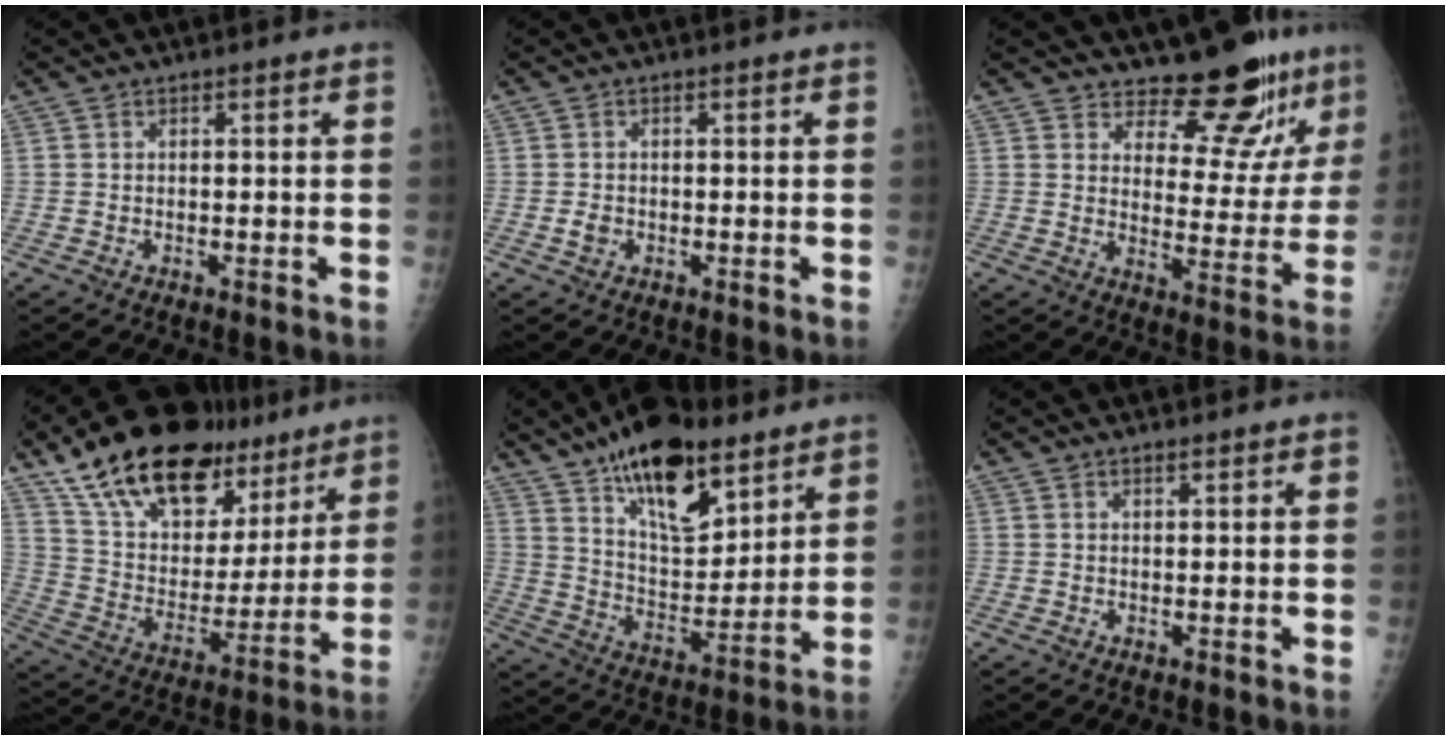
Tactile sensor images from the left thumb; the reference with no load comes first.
{"total": 1.6, "force": [-0.3, 1.3, 0.9], "torque": [-0.011, 0.001, -0.004]}
{"total": 12.6, "force": [10.8, 4.3, 4.9], "torque": [-0.027, -0.100, 0.146]}
{"total": 27.2, "force": [18.5, 13.4, 14.7], "torque": [-0.207, -0.049, 0.309]}
{"total": 20.0, "force": [12.9, 8.7, 12.7], "torque": [-0.169, -0.070, 0.220]}
{"total": 0.9, "force": [0.7, 0.3, 0.4], "torque": [-0.007, -0.005, 0.011]}